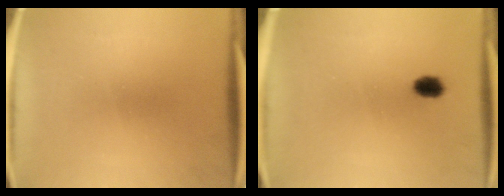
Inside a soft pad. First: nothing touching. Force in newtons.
{"total": 2.8}